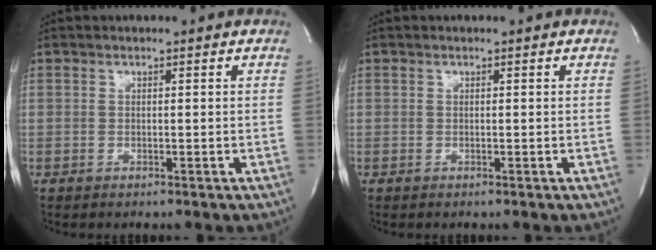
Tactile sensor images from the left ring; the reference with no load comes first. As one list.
[{"total": 0.0}]